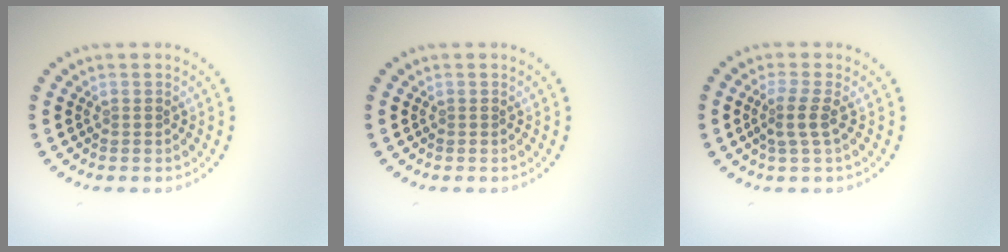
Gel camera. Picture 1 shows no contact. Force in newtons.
{"total": 0.0}
{"total": 2.0, "press": 1.5, "slide": 1.3}